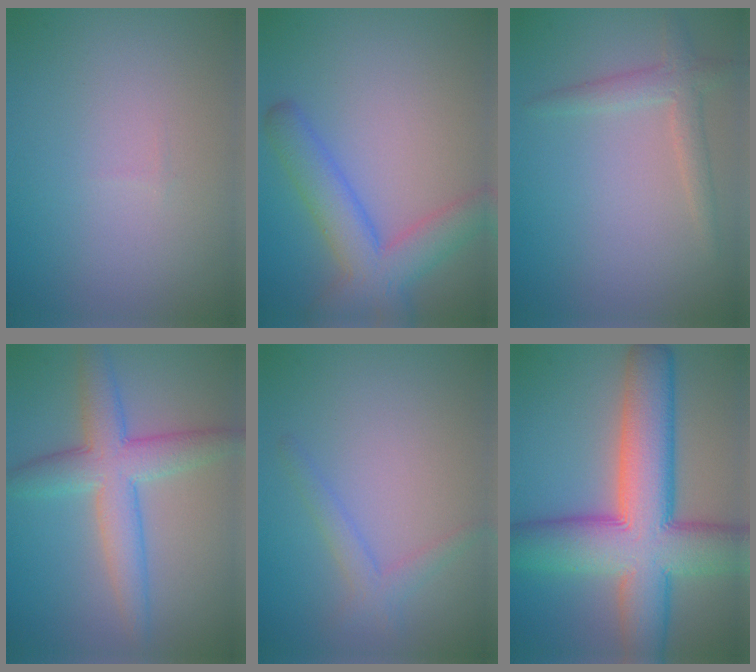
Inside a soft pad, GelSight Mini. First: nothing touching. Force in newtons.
{"total": 4.5, "press": 4.5, "slide": 0.3}
{"total": 2.3, "press": 2.3, "slide": 0.1}
{"total": 5.6, "press": 5.6, "slide": 0.1}
{"total": 1.8, "press": 1.8, "slide": 0.0}
{"total": 12.6, "press": 12.6, "slide": 0.6}